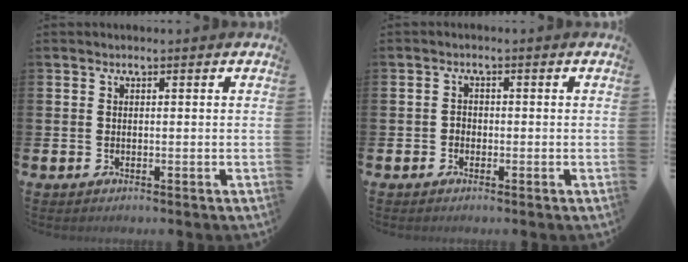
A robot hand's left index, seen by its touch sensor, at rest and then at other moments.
{"total": 1.3, "force": [-0.6, 1.1, 0.4], "torque": [-0.001, 0.001, -0.016]}